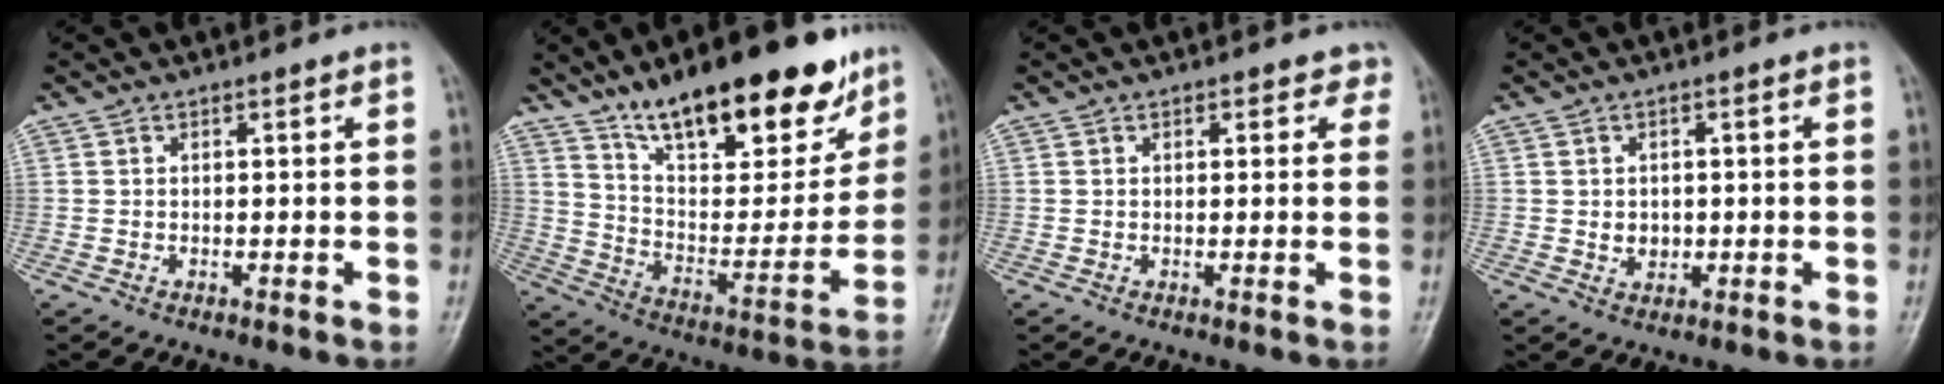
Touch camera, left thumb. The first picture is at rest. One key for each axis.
{"total": 25.2, "fx": 17.1, "fy": 9.3, "fz": 16.0, "tx": -0.196, "ty": -0.066, "tz": 0.274}
{"total": 2.1, "fx": 1.2, "fy": 1.4, "fz": 1.0, "tx": 0.015, "ty": -0.002, "tz": 0.008}
{"total": 2.6, "fx": -0.2, "fy": 2.2, "fz": 1.4, "tx": -0.008, "ty": 0.001, "tz": 0.002}